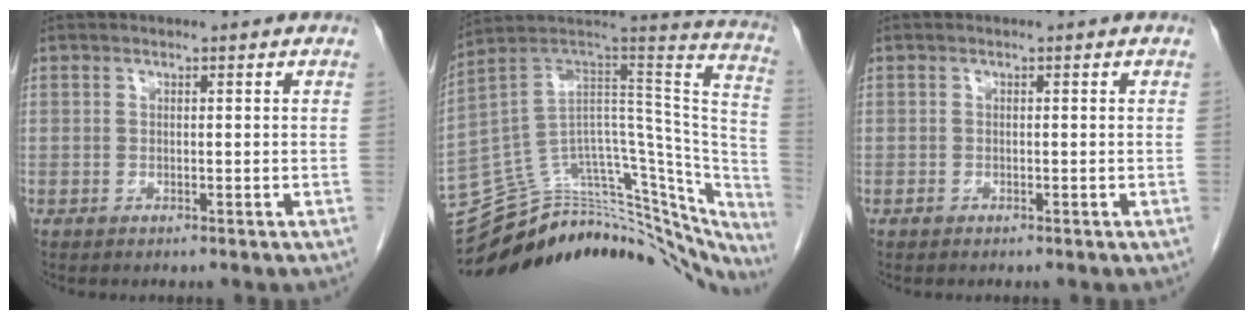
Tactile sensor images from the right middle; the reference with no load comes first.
{"total": 36.3, "force": [-32.6, 10.1, 12.2], "torque": [-0.115, 0.033, -0.416]}
{"total": 0.0}